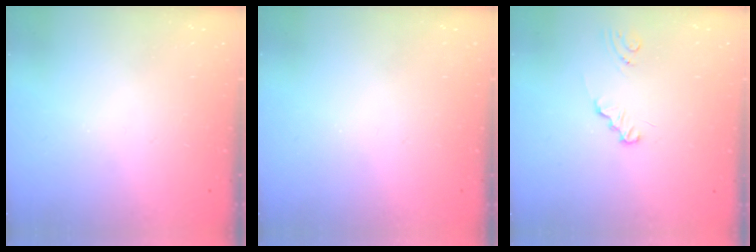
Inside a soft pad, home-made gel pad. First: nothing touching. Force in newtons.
{"total": 0.0}
{"total": 1.0, "press": 1.0, "slide": 0.1}